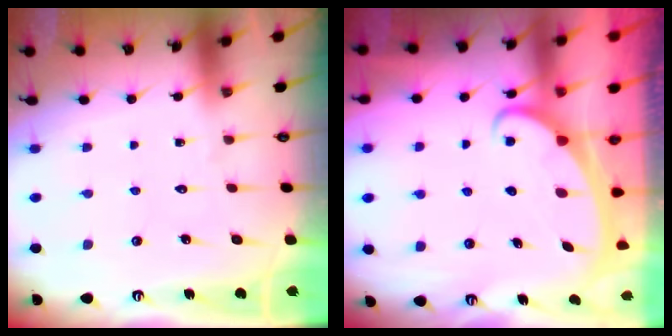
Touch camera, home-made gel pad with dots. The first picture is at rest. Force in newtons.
{"total": 2.3, "press": 2.3, "slide": 0.3}